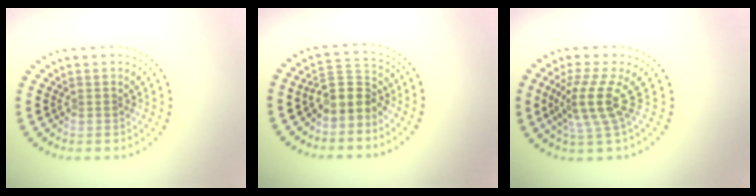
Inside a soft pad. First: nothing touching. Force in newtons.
{"total": 3.4, "press": 2.9, "slide": 1.8}
{"total": 4.0, "press": 2.8, "slide": 2.9}